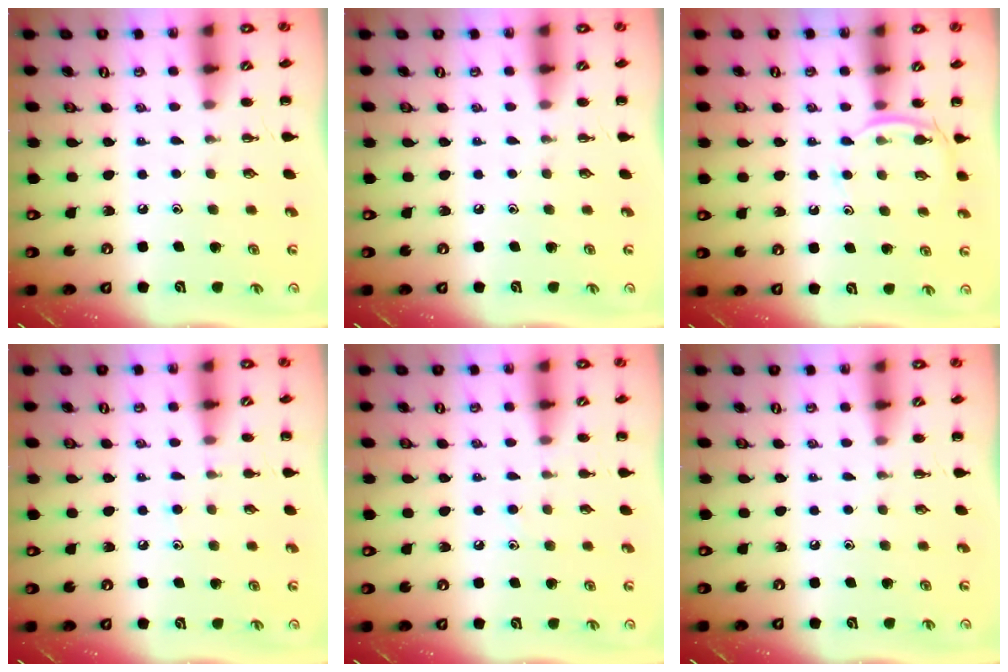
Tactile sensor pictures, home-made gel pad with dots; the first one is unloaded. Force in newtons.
{"total": 0.0}
{"total": 5.1, "press": 4.8, "slide": 1.5}
{"total": 6.5, "press": 6.1, "slide": 2.3}
{"total": 5.3, "press": 4.9, "slide": 2.1}
{"total": 0.0}